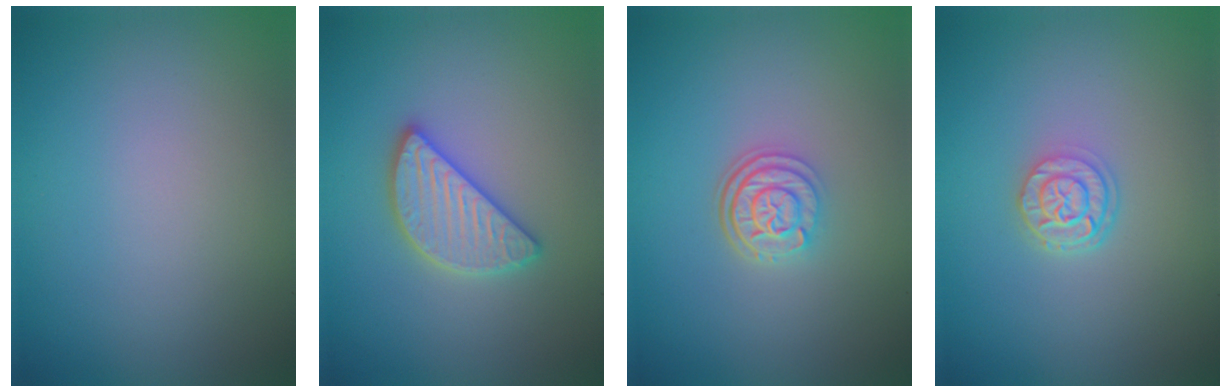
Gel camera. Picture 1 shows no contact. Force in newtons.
{"total": 4.2, "press": 4.2, "slide": 0.3}
{"total": 3.1, "press": 2.5, "slide": 1.9}
{"total": 2.7, "press": 2.1, "slide": 1.7}